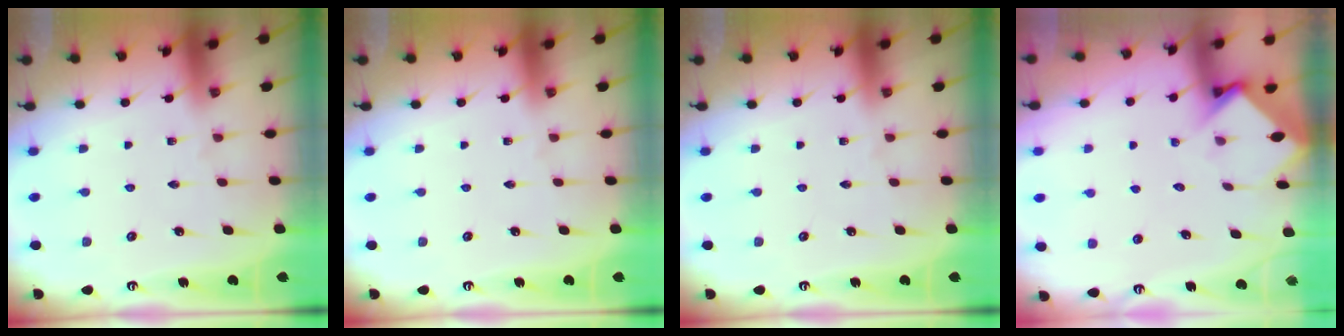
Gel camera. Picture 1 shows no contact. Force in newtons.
{"total": 0.0}
{"total": 0.0}
{"total": 3.8, "press": 3.8, "slide": 0.2}